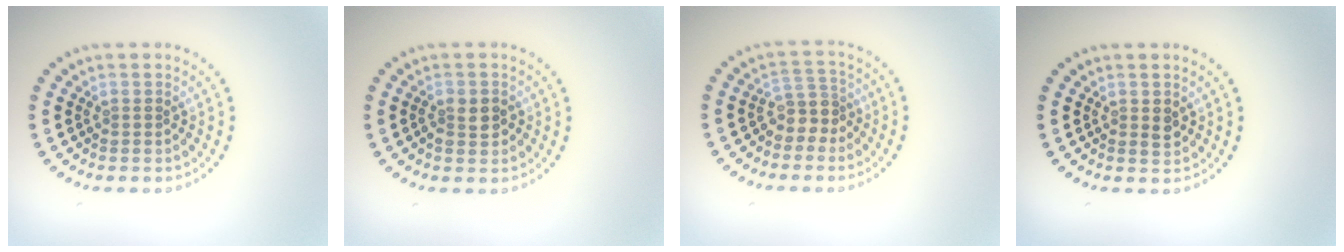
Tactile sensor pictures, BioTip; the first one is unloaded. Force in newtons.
{"total": 2.1, "press": 2.0, "slide": 0.4}
{"total": 2.6, "press": 2.0, "slide": 1.5}
{"total": 1.1, "press": 1.1, "slide": 0.0}